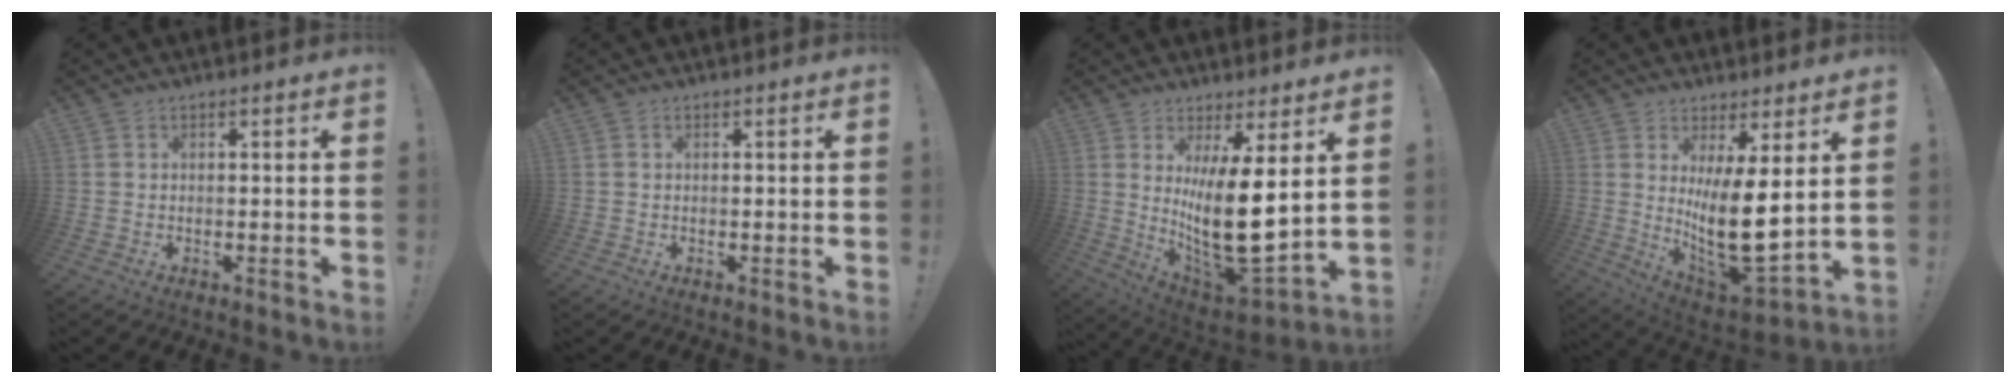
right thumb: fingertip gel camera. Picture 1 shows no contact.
{"total": 0.0}
{"total": 18.1, "force": [3.2, 6.7, 16.5], "torque": [-0.282, -0.059, 0.060]}
{"total": 15.0, "force": [2.4, 5.6, 13.7], "torque": [-0.223, -0.051, 0.051]}